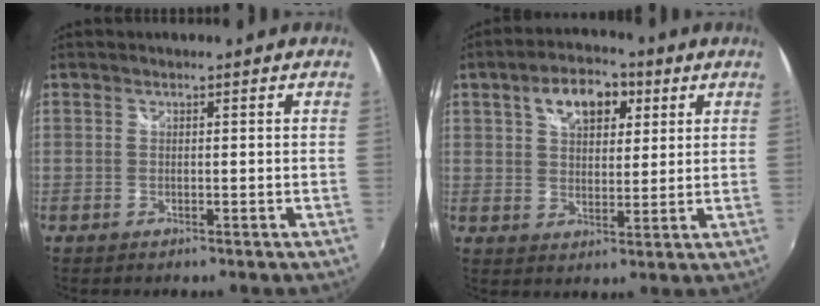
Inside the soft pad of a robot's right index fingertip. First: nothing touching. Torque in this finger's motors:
{"motor_torque": [0.25, 0.11, 0.25, 0.09]}